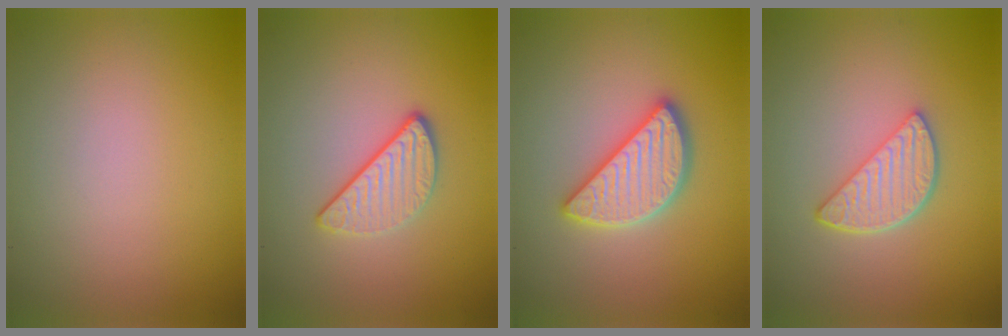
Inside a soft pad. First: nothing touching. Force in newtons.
{"total": 2.9, "press": 2.4, "slide": 1.6}
{"total": 4.7, "press": 4.7, "slide": 0.5}
{"total": 3.7, "press": 3.0, "slide": 2.2}